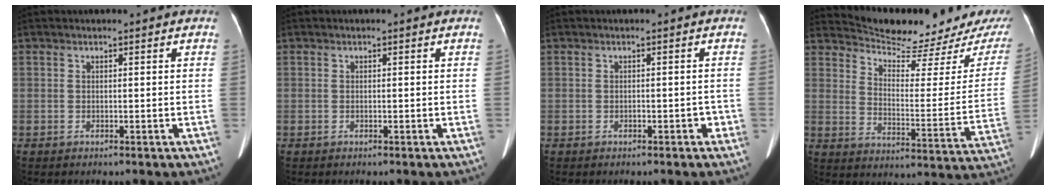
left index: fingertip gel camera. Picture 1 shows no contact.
{"total": 0.0}
{"total": 1.0, "force": [-0.6, 0.6, 0.5], "torque": [-0.005, 0.004, -0.007]}
{"total": 16.2, "force": [15.3, 0.6, 5.2], "torque": [-0.078, -0.072, 0.209]}